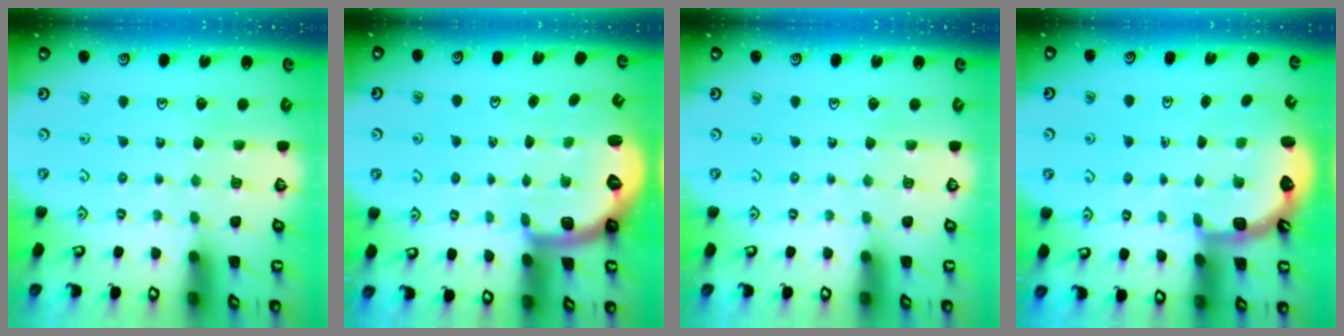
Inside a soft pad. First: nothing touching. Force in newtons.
{"total": 1.9, "press": 1.8, "slide": 0.5}
{"total": 0.0}
{"total": 2.8, "press": 2.2, "slide": 1.8}